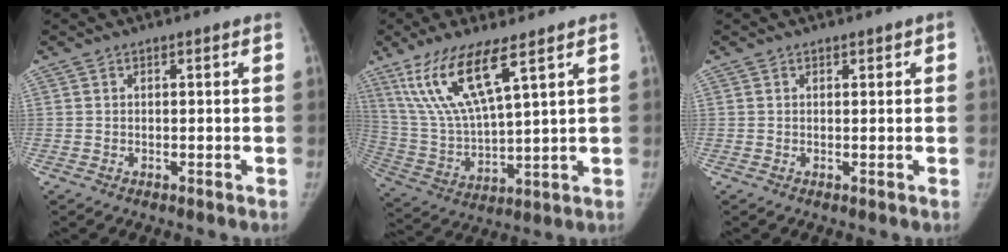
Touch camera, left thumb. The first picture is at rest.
{"total": 15.0, "force": [8.6, 3.5, 11.8], "torque": [-0.248, -0.038, 0.182]}
{"total": 1.0, "force": [0.6, 0.5, 0.6], "torque": [0.003, -0.001, 0.006]}